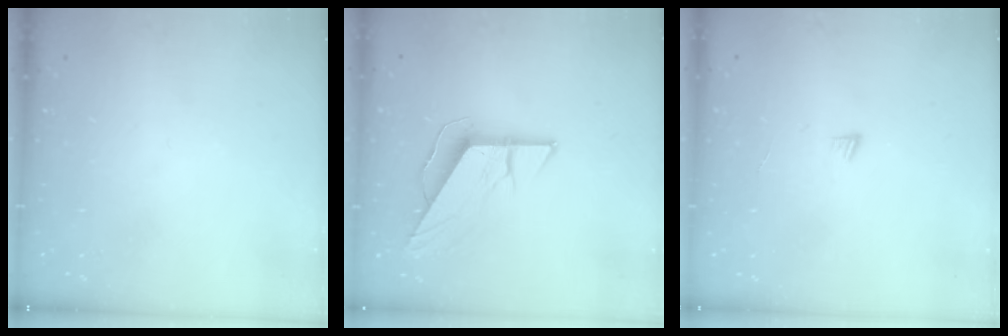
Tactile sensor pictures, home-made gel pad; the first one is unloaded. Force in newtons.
{"total": 9.1, "press": 9.1, "slide": 0.7}
{"total": 3.1, "press": 3.1, "slide": 0.4}